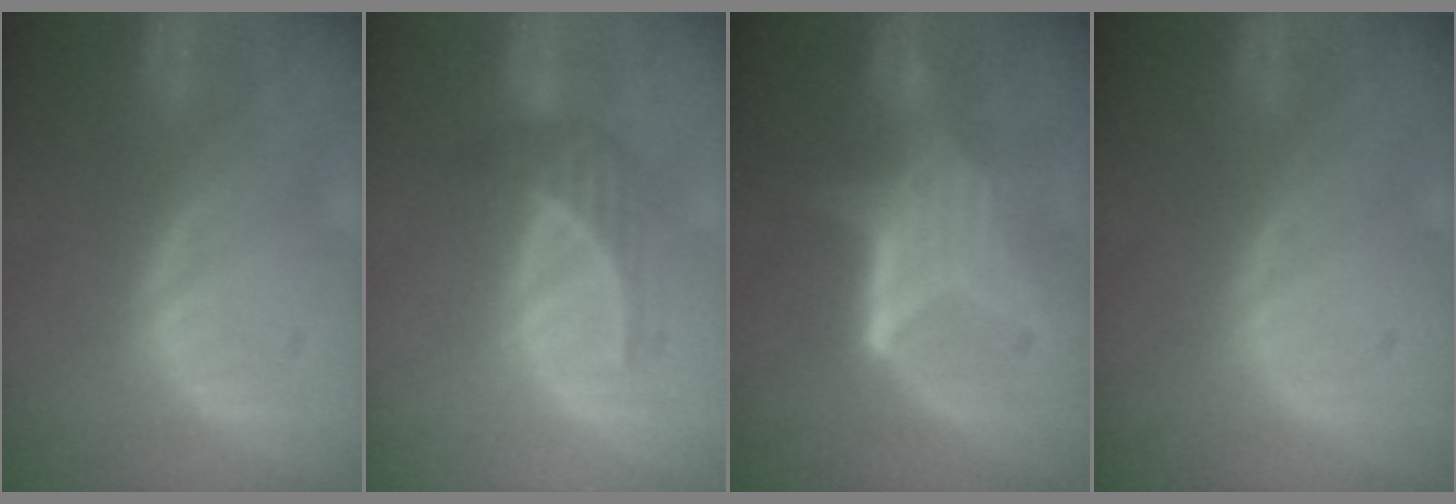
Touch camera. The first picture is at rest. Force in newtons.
{"total": 3.2, "press": 3.1, "slide": 0.9}
{"total": 6.6, "press": 5.9, "slide": 3.1}
{"total": 0.0}